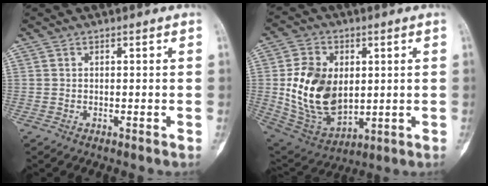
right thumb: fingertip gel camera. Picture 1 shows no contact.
{"total": 17.1, "force": [1.0, 11.6, 12.5], "torque": [-0.201, -0.012, 0.040]}